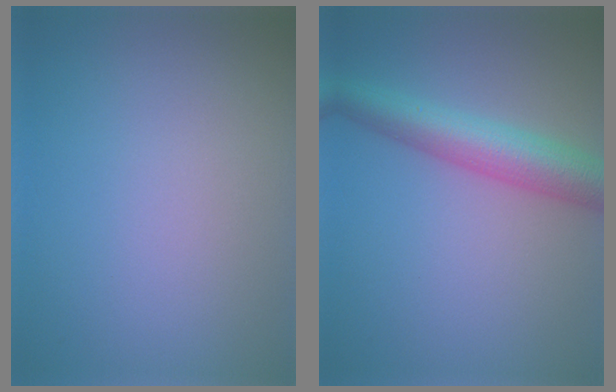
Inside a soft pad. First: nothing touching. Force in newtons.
{"total": 5.6, "press": 5.6, "slide": 0.1}